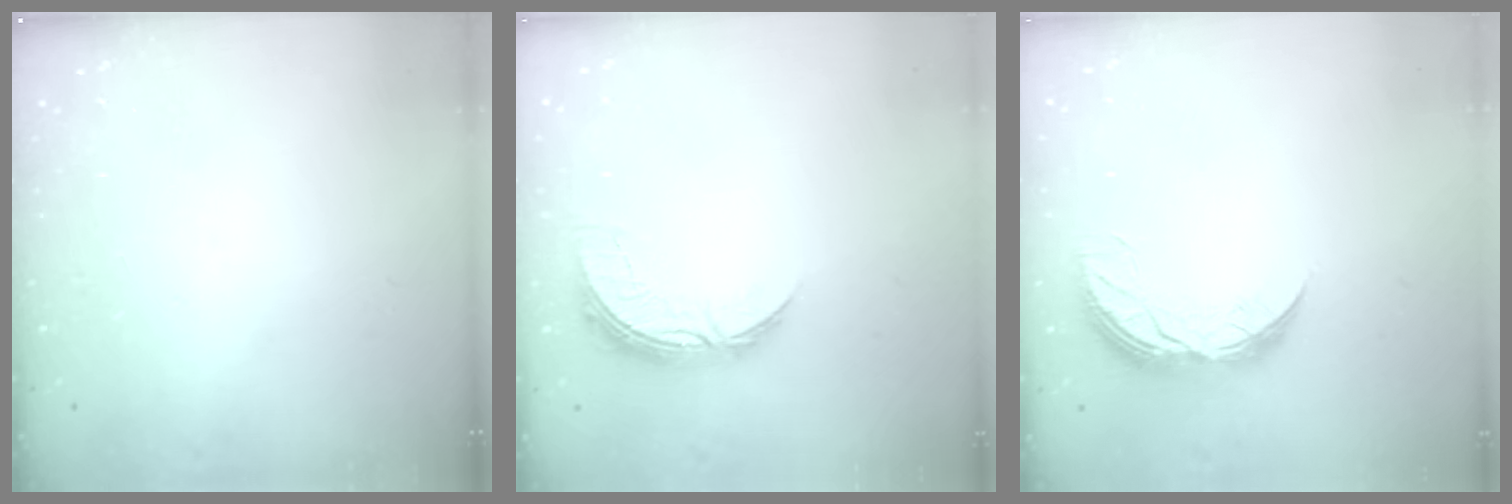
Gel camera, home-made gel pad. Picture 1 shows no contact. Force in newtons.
{"total": 7.5, "press": 7.5, "slide": 0.5}
{"total": 9.7, "press": 9.7, "slide": 0.5}